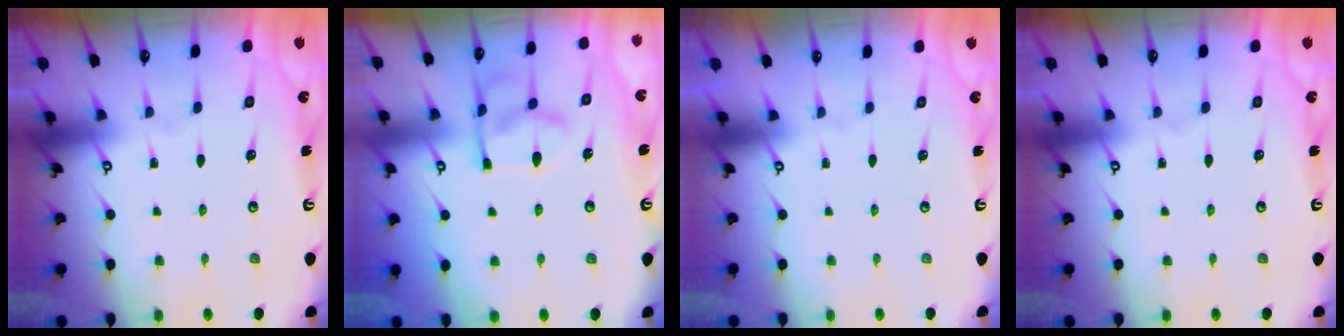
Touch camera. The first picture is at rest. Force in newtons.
{"total": 4.7, "press": 4.7, "slide": 0.4}
{"total": 1.6, "press": 1.4, "slide": 0.7}
{"total": 0.0}